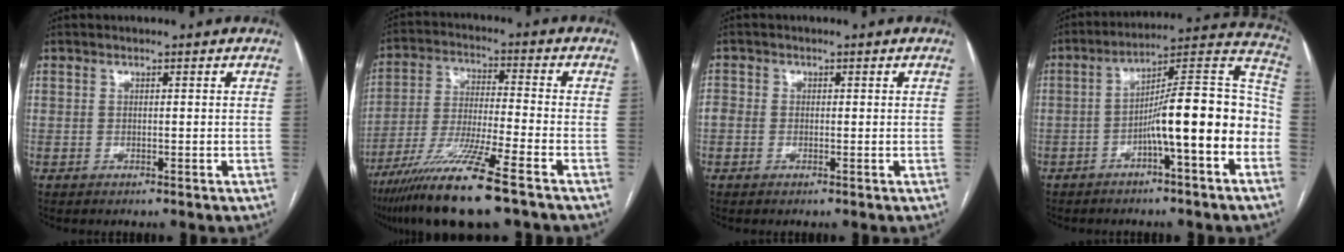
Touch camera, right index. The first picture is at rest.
{"total": 14.6, "force": [-9.6, 0.2, 11.0], "torque": [-0.227, -0.044, -0.179]}
{"total": 2.0, "force": [-0.2, 1.8, 0.9], "torque": [-0.014, 0.014, -0.004]}
{"total": 14.6, "force": [-4.4, 1.3, 13.9], "torque": [-0.200, 0.039, -0.068]}